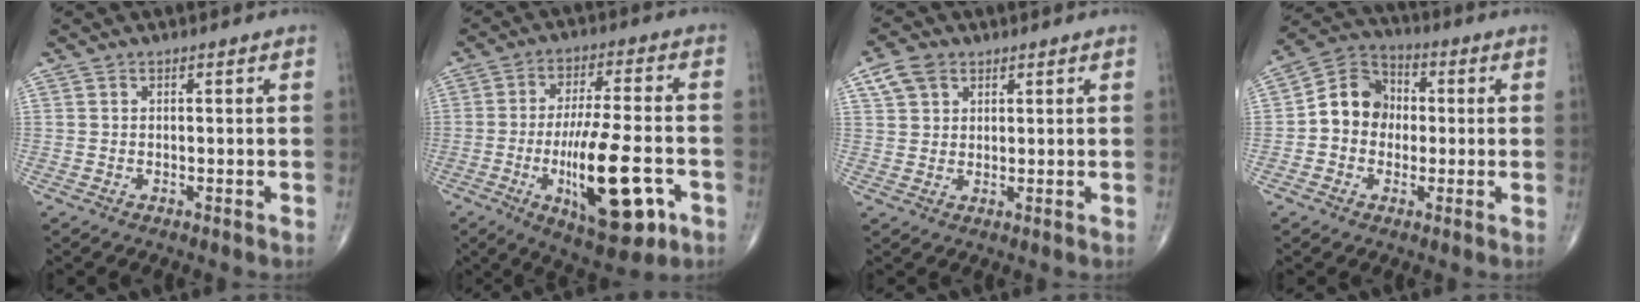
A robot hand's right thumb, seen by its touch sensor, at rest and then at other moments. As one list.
[{"total": 18.7, "force": [-5.9, 6.1, 16.7], "torque": [-0.273, 0.013, -0.082]}, {"total": 5.0, "force": [2.5, 3.6, 2.4], "torque": [-0.035, 0.001, 0.049]}, {"total": 9.9, "force": [-0.4, 8.5, 5.1], "torque": [-0.065, 0.034, -0.023]}]